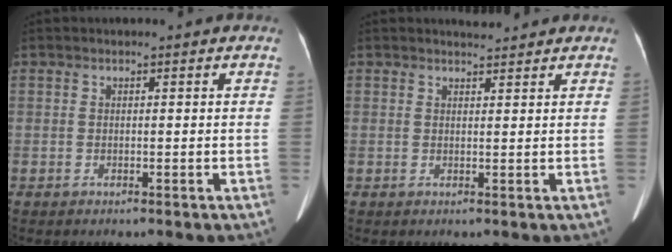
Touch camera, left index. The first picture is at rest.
{"total": 1.8, "force": [1.8, 0.1, 0.1], "torque": [-0.007, 0.003, 0.032]}